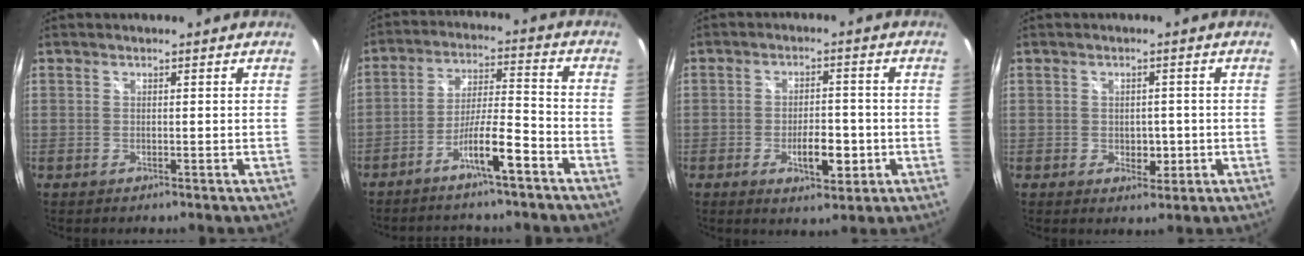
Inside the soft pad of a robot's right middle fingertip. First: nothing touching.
{"total": 7.7, "force": [-5.4, 0.5, 5.5], "torque": [-0.116, 0.009, -0.093]}
{"total": 6.7, "force": [-2.4, 2.8, 5.6], "torque": [-0.101, -0.002, -0.031]}
{"total": 3.2, "force": [-0.8, 2.3, 2.0], "torque": [-0.033, -0.002, -0.008]}